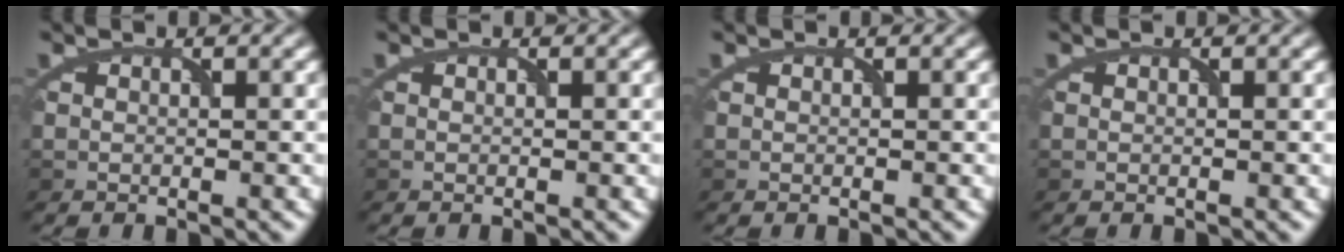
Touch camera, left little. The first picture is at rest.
{"total": 0.0}
{"total": 0.0}
{"total": 0.0}